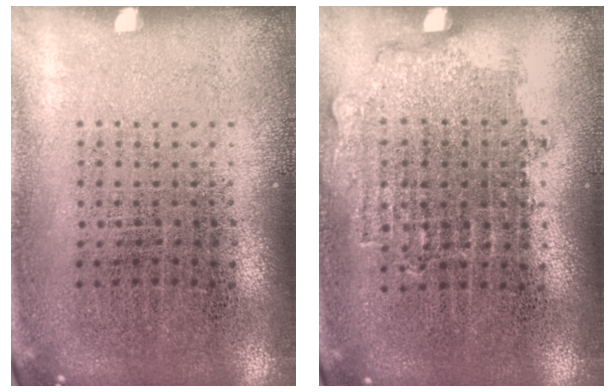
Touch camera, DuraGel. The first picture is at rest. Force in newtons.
{"total": 0.9, "press": 0.8, "slide": 0.3}